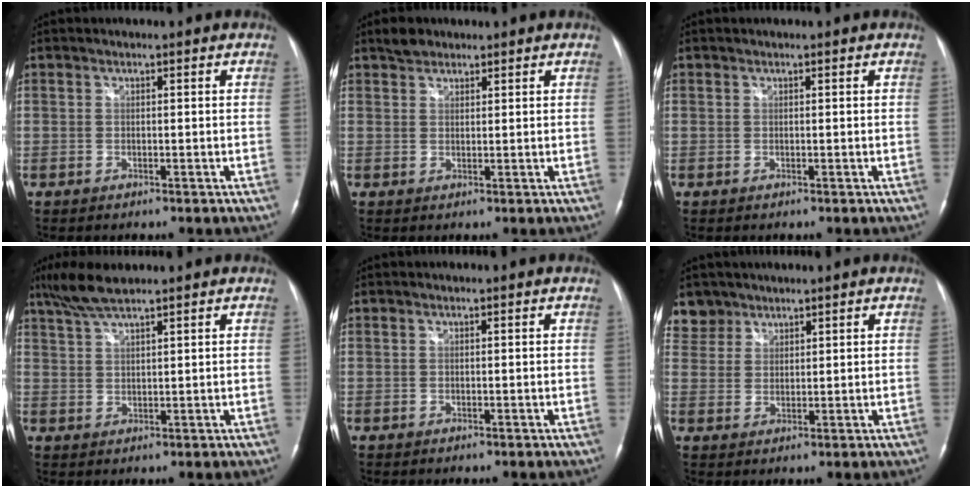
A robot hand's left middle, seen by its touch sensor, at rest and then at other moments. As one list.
[{"total": 2.4, "force": [1.9, 1.3, 0.5], "torque": [-0.016, 0.008, 0.032]}, {"total": 0.0}, {"total": 5.6, "force": [4.6, 0.3, 3.2], "torque": [-0.078, 0.014, 0.091]}, {"total": 0.0}, {"total": 4.2, "force": [3.3, 2.5, -0.7], "torque": [0.025, 0.003, 0.063]}]